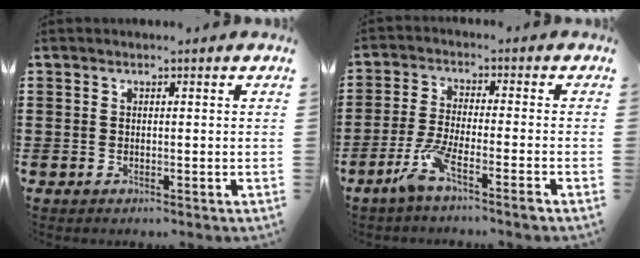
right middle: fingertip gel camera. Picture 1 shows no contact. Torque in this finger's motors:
{"motor_torque": [1.13, -0.89, 0.15, 0.13]}